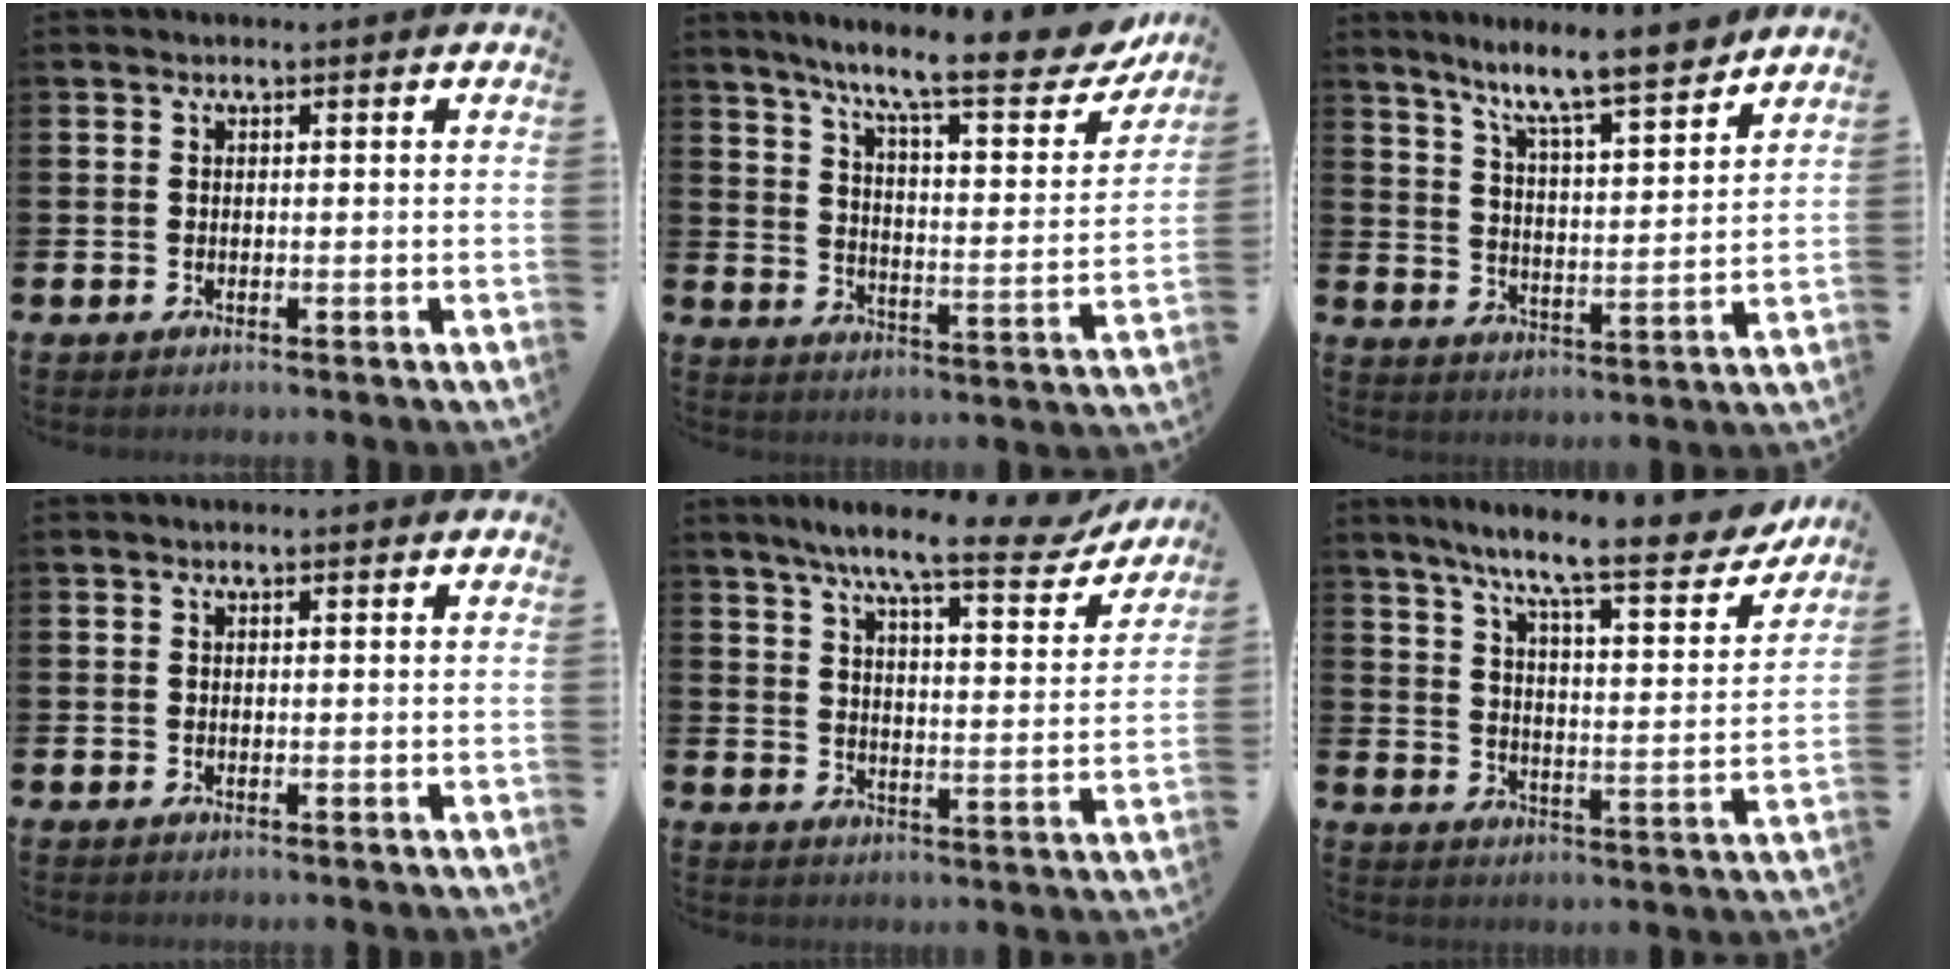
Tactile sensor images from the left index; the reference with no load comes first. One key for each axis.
{"total": 12.1, "fx": 9.9, "fy": 1.9, "fz": 6.7, "tx": -0.140, "ty": -0.061, "tz": 0.158}
{"total": 9.1, "fx": 8.2, "fy": 0.5, "fz": 3.9, "tx": -0.089, "ty": -0.058, "tz": 0.138}
{"total": 0.0}
{"total": 9.6, "fx": 8.0, "fy": 1.1, "fz": 5.3, "tx": -0.105, "ty": -0.045, "tz": 0.130}
{"total": 10.4, "fx": 9.0, "fy": 0.9, "fz": 5.3, "tx": -0.117, "ty": -0.062, "tz": 0.144}